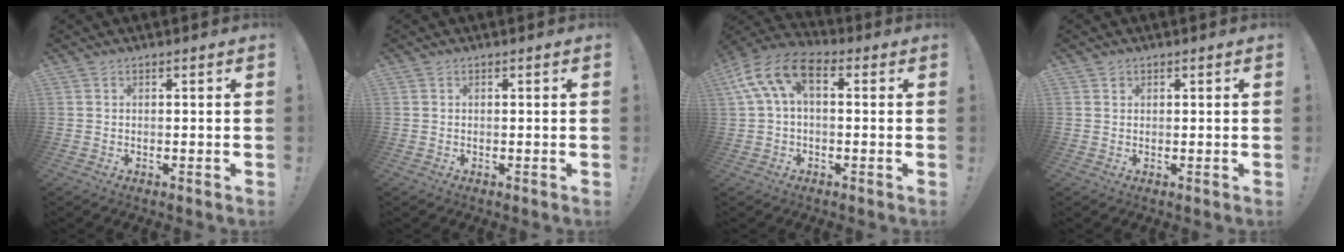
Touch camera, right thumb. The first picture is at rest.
{"total": 0.0}
{"total": 11.2, "force": [3.1, 6.4, 8.6], "torque": [-0.163, -0.001, 0.063]}
{"total": 0.6, "force": [0.4, 0.4, 0.1], "torque": [0.003, -0.001, 0.007]}